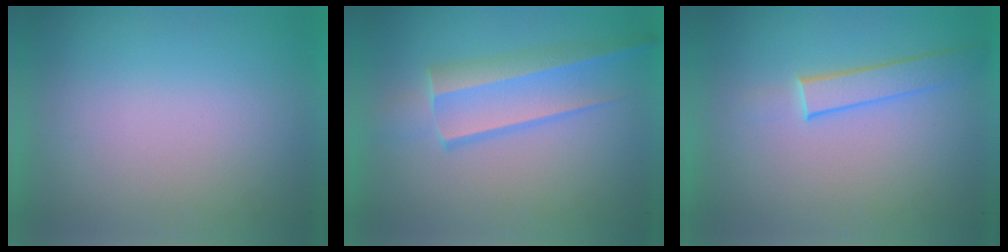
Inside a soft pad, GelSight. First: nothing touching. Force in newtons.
{"total": 3.2}
{"total": 1.9}